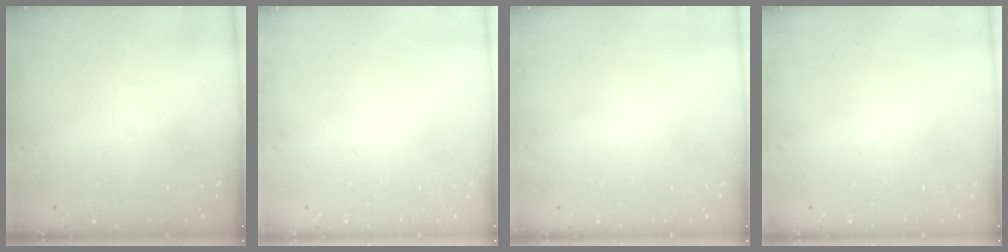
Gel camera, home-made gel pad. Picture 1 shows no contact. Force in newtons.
{"total": 0.0}
{"total": 0.0}
{"total": 0.0}